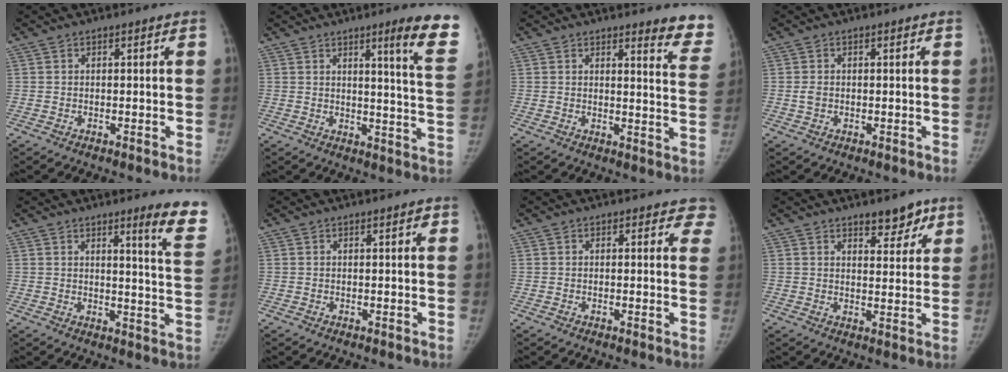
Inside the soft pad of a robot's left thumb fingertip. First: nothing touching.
{"total": 11.9, "force": [7.3, 0.2, 9.3], "torque": [-0.105, -0.047, 0.082]}
{"total": 8.7, "force": [7.9, 1.5, 3.1], "torque": [-0.003, -0.069, 0.069]}
{"total": 1.4, "force": [-0.1, 1.1, 0.9], "torque": [-0.014, 0.003, 0.002]}
{"total": 10.1, "force": [7.0, 0.3, 7.2], "torque": [-0.071, -0.051, 0.073]}
{"total": 0.7, "force": [0.4, 0.2, 0.5], "torque": [-0.002, 0.002, 0.003]}
{"total": 3.8, "force": [3.2, 1.8, 1.0], "torque": [0.026, -0.013, 0.016]}
{"total": 5.6, "force": [4.0, 2.5, 3.1], "torque": [-0.008, -0.025, 0.056]}